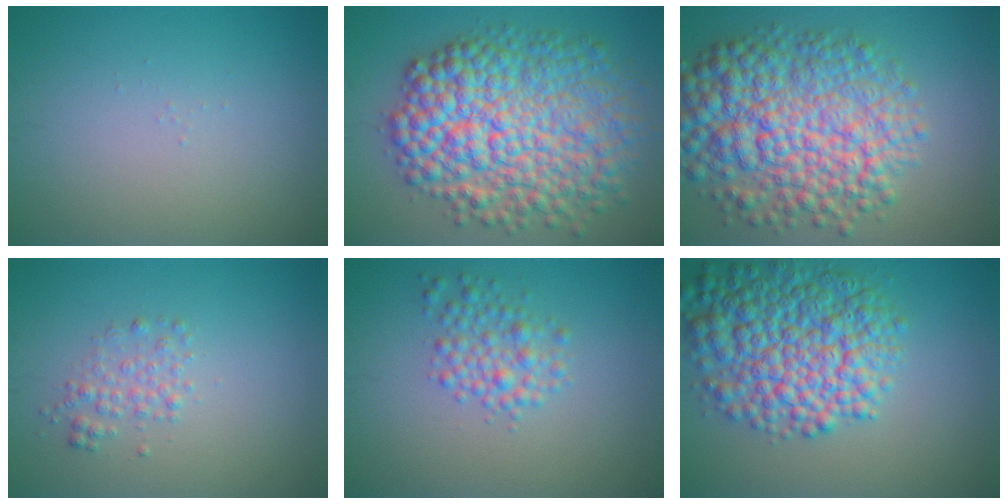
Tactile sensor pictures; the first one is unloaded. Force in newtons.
{"total": 12.0, "press": 12.0, "slide": 0.1}
{"total": 10.7, "press": 10.7, "slide": 0.2}
{"total": 1.8, "press": 1.8, "slide": 0.0}
{"total": 2.8, "press": 2.8, "slide": 0.1}
{"total": 9.3, "press": 9.3, "slide": 0.2}